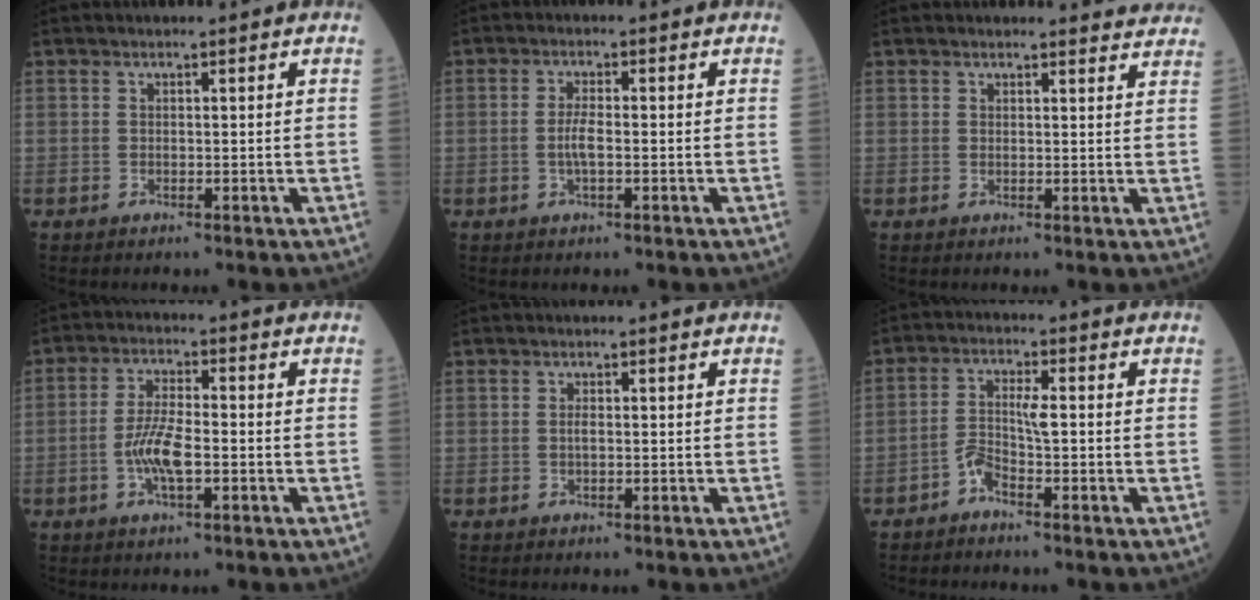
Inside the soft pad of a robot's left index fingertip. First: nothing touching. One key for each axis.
{"total": 2.7, "fx": -0.6, "fy": 0.6, "fz": 2.6, "tx": -0.057, "ty": 0.001, "tz": -0.012}
{"total": 4.2, "fx": 4.1, "fy": 0.6, "fz": -0.1, "tx": 0.006, "ty": -0.012, "tz": 0.023}
{"total": 6.1, "fx": -1.7, "fy": 1.5, "fz": 5.7, "tx": -0.121, "ty": 0.002, "tz": -0.034}
{"total": 0.7, "fx": -0.1, "fy": 0.3, "fz": 0.7, "tx": -0.016, "ty": 0.000, "tz": -0.001}
{"total": 3.5, "fx": -1.8, "fy": 0.7, "fz": 3.0, "tx": -0.063, "ty": 0.010, "tz": -0.033}